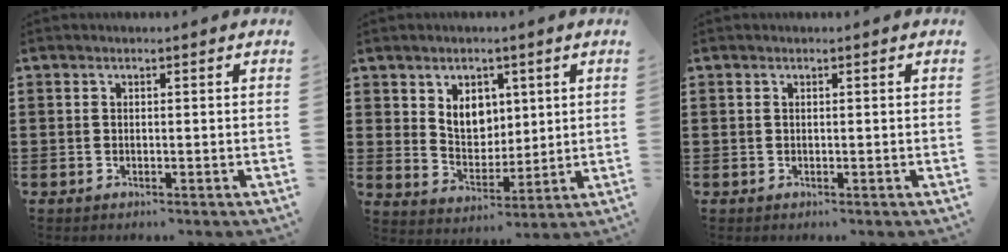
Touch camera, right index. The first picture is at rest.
{"total": 6.0, "force": [2.4, 4.5, 3.1], "torque": [-0.062, 0.007, 0.041]}
{"total": 0.0}